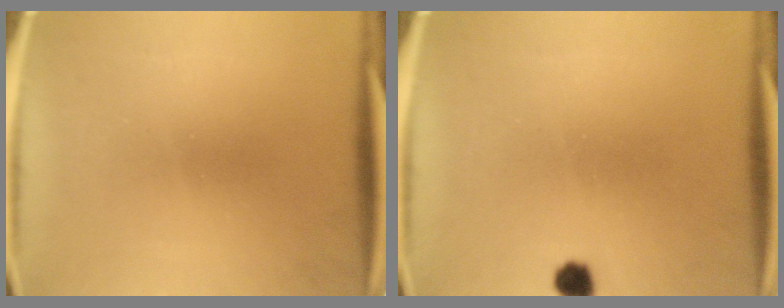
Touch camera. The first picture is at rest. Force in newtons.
{"total": 2.4}